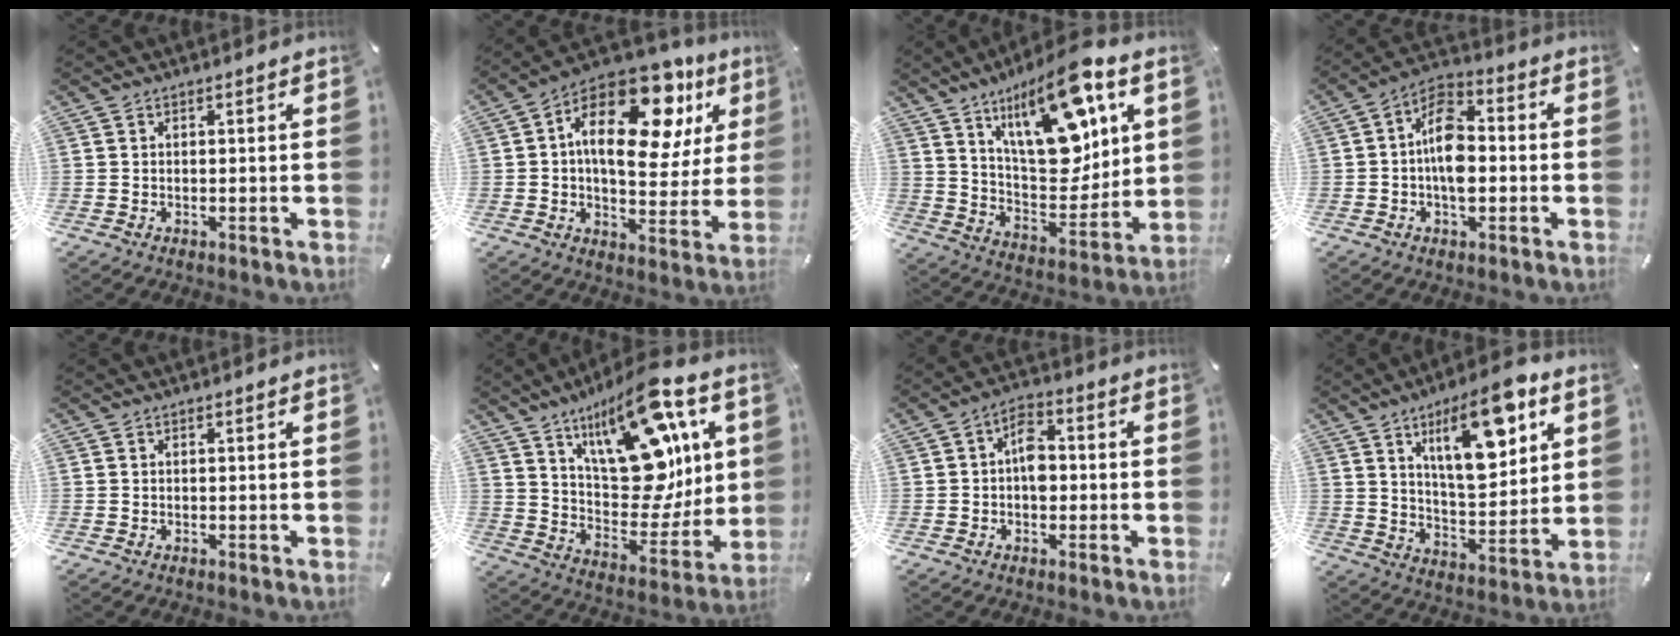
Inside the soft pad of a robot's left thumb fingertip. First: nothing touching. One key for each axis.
{"total": 21.7, "fx": 9.9, "fy": 11.2, "fz": 15.8, "tx": -0.249, "ty": -0.059, "tz": 0.163}
{"total": 22.2, "fx": 11.3, "fy": 10.4, "fz": 16.0, "tx": -0.240, "ty": -0.063, "tz": 0.188}
{"total": 10.5, "fx": -1.7, "fy": 6.2, "fz": 8.3, "tx": -0.149, "ty": 0.008, "tz": -0.029}
{"total": 0.0}
{"total": 23.3, "fx": 10.8, "fy": 12.2, "fz": 16.7, "tx": -0.221, "ty": -0.071, "tz": 0.185}
{"total": 6.4, "fx": -0.8, "fy": 4.1, "fz": 4.8, "tx": -0.070, "ty": 0.012, "tz": -0.015}
{"total": 17.2, "fx": 8.3, "fy": 7.4, "fz": 13.1, "tx": -0.190, "ty": -0.029, "tz": 0.134}